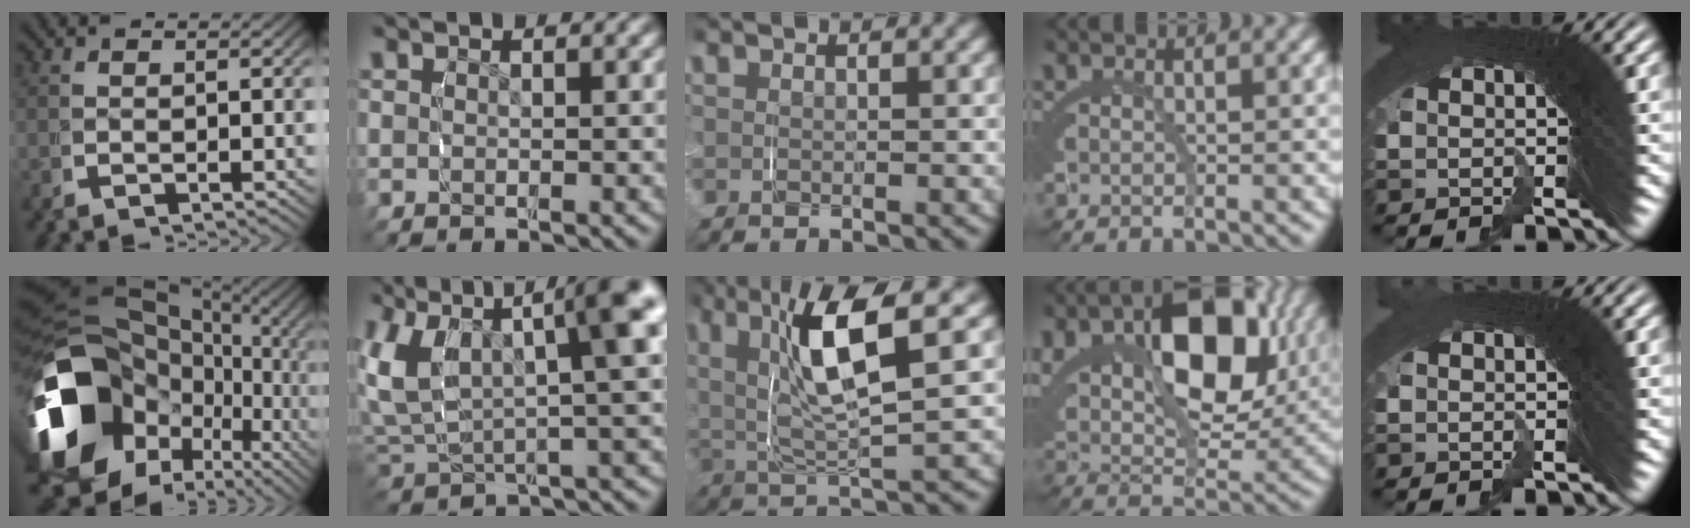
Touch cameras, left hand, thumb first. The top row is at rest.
{"thumb": {"total": 21.8, "force": [-1.0, 15.7, 15.1], "torque": [-0.310, -0.058, 0.007]}, "index": {"total": 13.0, "force": [3.7, 8.5, 9.0], "torque": [-0.149, 0.013, 0.049]}, "middle": {"total": 8.0, "force": [2.4, 2.9, 7.1], "torque": [-0.142, 0.012, 0.032]}, "ring": {"total": 10.1, "force": [4.9, 4.7, 7.5], "torque": [-0.124, -0.004, 0.094]}, "little": {"total": 2.0, "force": [-0.3, -1.2, -1.5], "torque": [0.021, -0.005, -0.001]}}